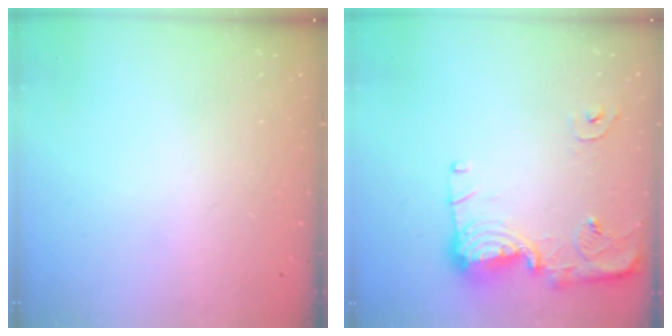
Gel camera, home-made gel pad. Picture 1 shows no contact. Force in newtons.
{"total": 13.8, "press": 13.8, "slide": 1.3}